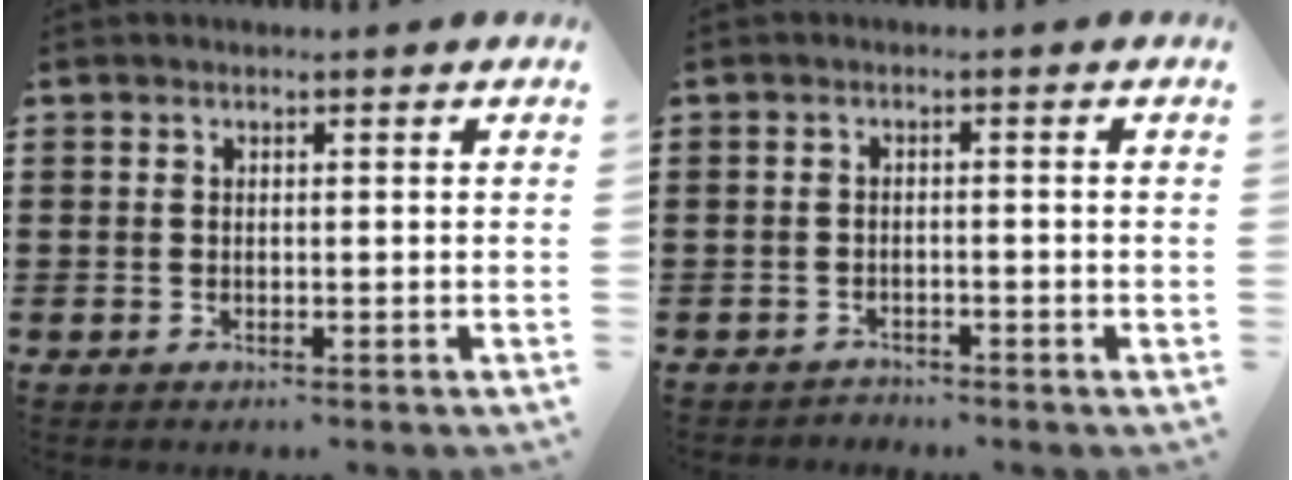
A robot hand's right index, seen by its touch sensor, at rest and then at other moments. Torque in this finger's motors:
{"motor_torque": [-0.31, 0.46, -0.05, -0.01]}